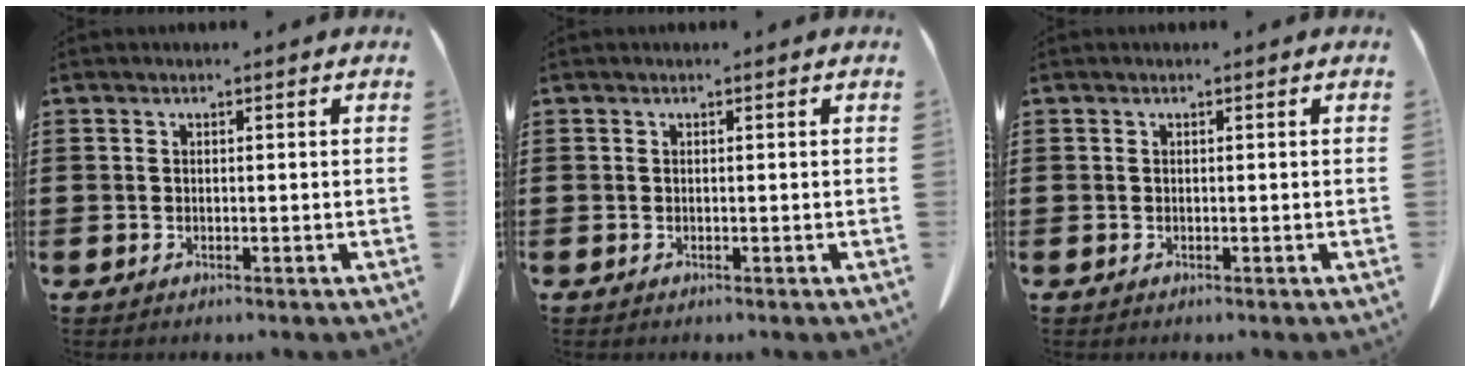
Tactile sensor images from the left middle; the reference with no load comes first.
{"total": 0.0}
{"total": 0.0}